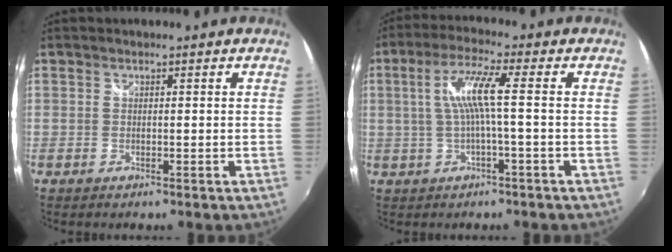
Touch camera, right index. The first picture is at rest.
{"total": 6.8, "force": [-0.1, -0.3, 6.8], "torque": [-0.140, 0.005, 0.006]}